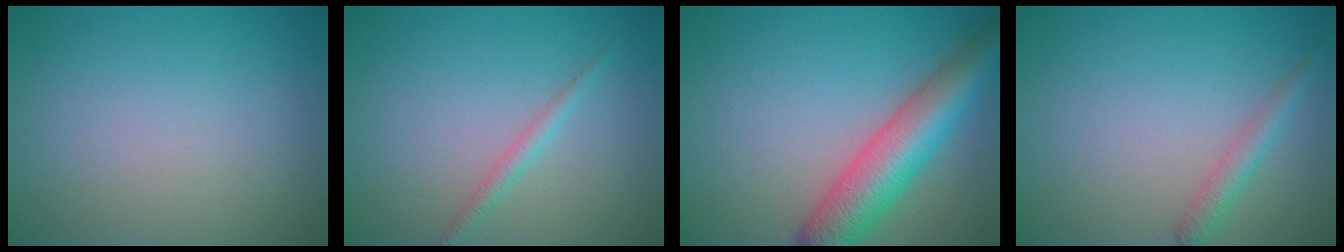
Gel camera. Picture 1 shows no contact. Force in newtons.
{"total": 1.3, "press": 1.3, "slide": 0.0}
{"total": 7.5, "press": 7.5, "slide": 0.3}
{"total": 1.9, "press": 1.9, "slide": 0.1}